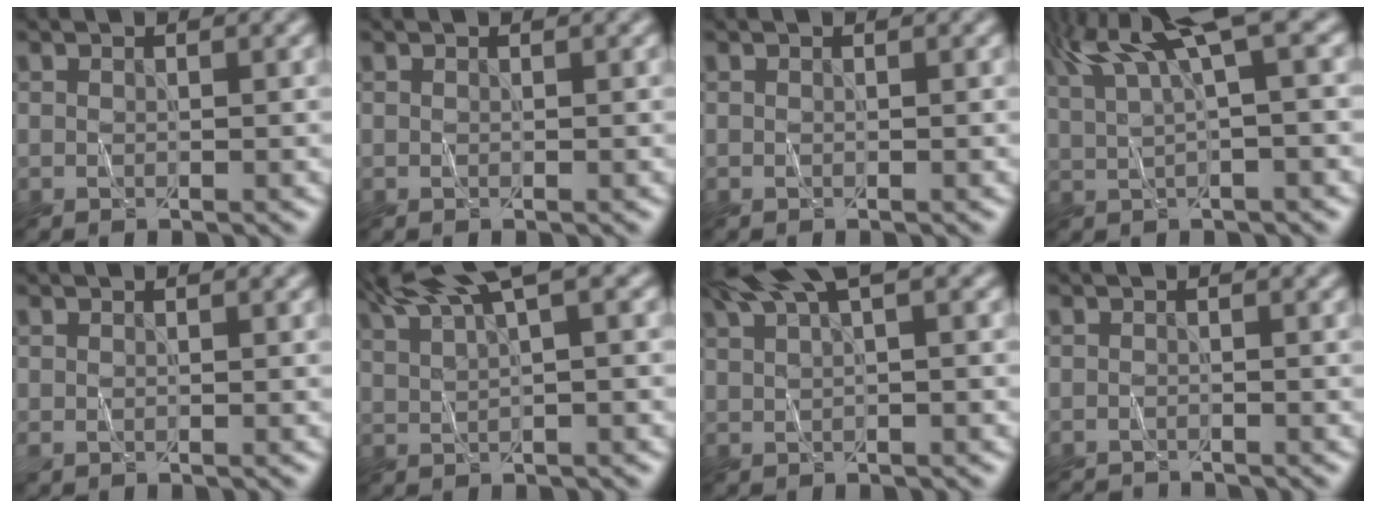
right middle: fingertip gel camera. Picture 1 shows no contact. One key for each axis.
{"total": 0.0}
{"total": 0.0}
{"total": 7.6, "fx": 4.1, "fy": 1.5, "fz": 6.2, "tx": -0.100, "ty": 0.020, "tz": 0.077}
{"total": 0.0}
{"total": 7.2, "fx": 5.0, "fy": 1.4, "fz": 5.0, "tx": -0.075, "ty": 0.020, "tz": 0.076}
{"total": 4.9, "fx": 3.1, "fy": 0.9, "fz": 3.7, "tx": -0.058, "ty": 0.014, "tz": 0.054}
{"total": 1.8, "fx": -1.8, "fy": 0.1, "fz": 0.2, "tx": 0.006, "ty": -0.009, "tz": -0.034}